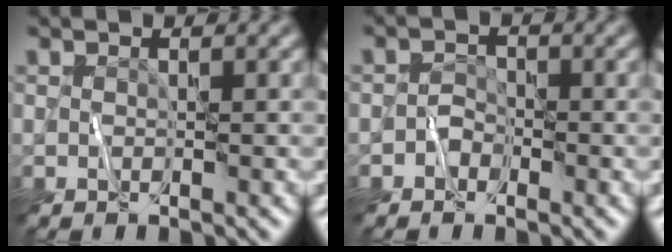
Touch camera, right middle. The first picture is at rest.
{"total": 1.0, "force": [-0.6, 0.8, 0.2], "torque": [0.001, 0.007, -0.013]}